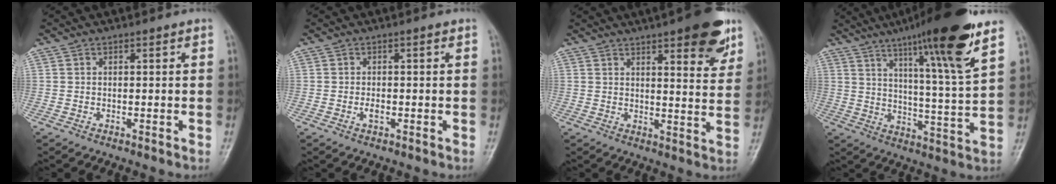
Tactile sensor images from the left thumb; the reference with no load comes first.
{"total": 1.6, "force": [-0.3, 0.8, 1.4], "torque": [-0.021, 0.003, -0.006]}
{"total": 13.1, "force": [7.9, 3.7, 9.8], "torque": [-0.093, -0.037, 0.101]}
{"total": 19.0, "force": [11.6, 1.4, 15.0], "torque": [-0.214, -0.055, 0.176]}